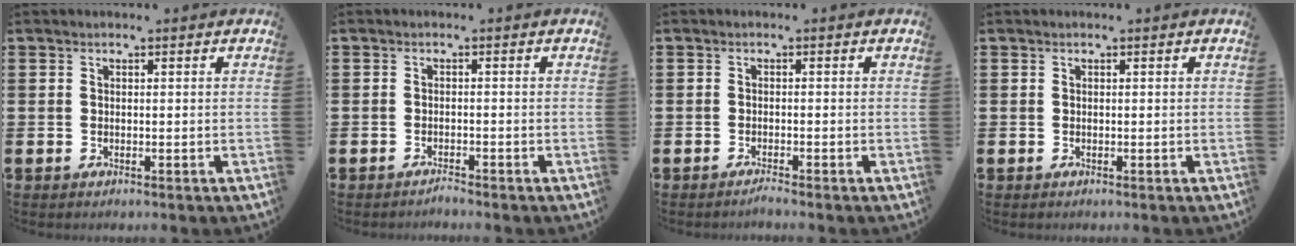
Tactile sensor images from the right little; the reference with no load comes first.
{"total": 0.9, "force": [-0.9, 0.0, 0.1], "torque": [-0.004, -0.001, -0.019]}
{"total": 0.8, "force": [-0.8, -0.1, 0.3], "torque": [-0.006, -0.004, -0.015]}
{"total": 0.0}